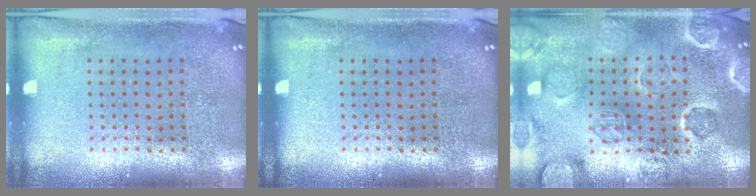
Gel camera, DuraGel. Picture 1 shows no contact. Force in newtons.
{"total": 0.0}
{"total": 2.1, "press": 2.1, "slide": 0.1}